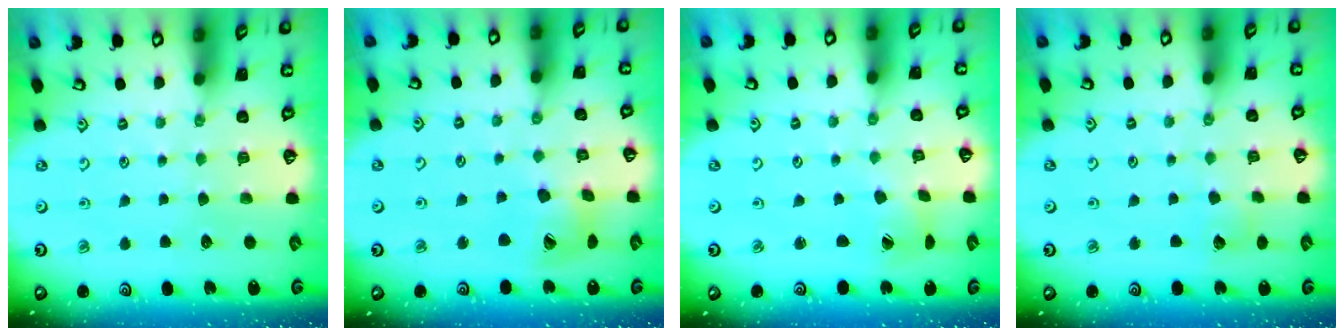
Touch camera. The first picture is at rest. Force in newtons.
{"total": 13.4, "press": 13.3, "slide": 1.5}
{"total": 3.0, "press": 3.0, "slide": 0.5}
{"total": 4.8, "press": 4.7, "slide": 0.7}